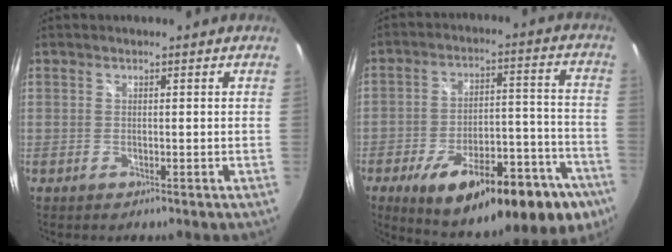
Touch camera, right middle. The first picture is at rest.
{"total": 26.8, "force": [-15.9, 9.9, 19.1], "torque": [-0.276, -0.005, -0.206]}